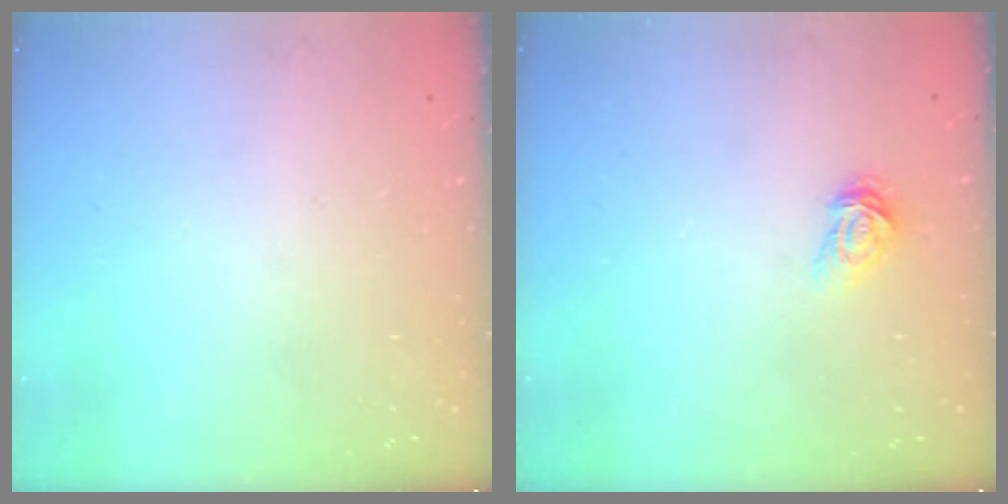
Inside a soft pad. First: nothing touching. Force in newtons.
{"total": 3.5, "press": 3.5, "slide": 0.1}